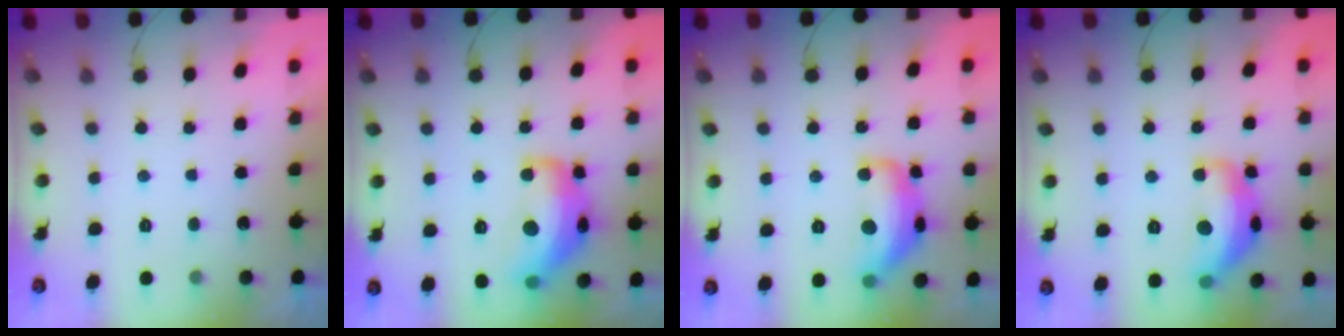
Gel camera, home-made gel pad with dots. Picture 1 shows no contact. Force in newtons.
{"total": 17.6, "press": 17.6, "slide": 0.9}
{"total": 14.0, "press": 14.0, "slide": 0.8}
{"total": 15.7, "press": 15.6, "slide": 0.9}